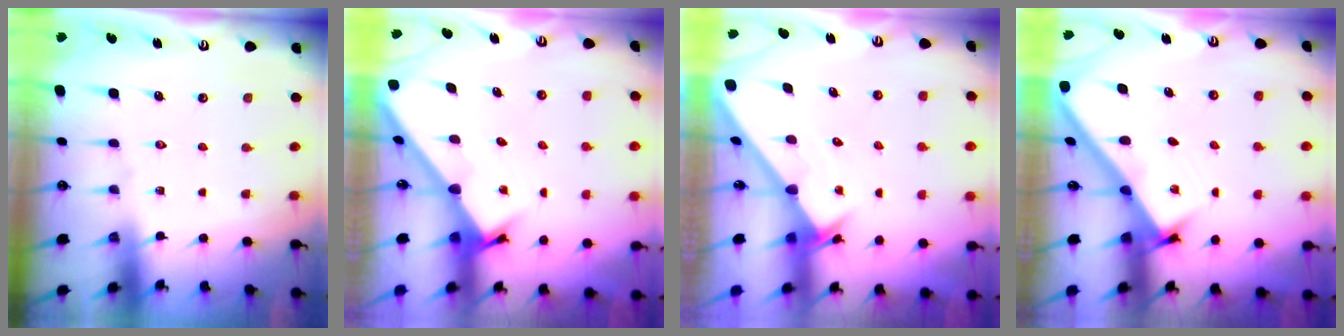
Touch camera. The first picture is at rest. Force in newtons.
{"total": 2.1, "press": 2.1, "slide": 0.1}
{"total": 2.3, "press": 2.3, "slide": 0.2}
{"total": 2.8, "press": 2.8, "slide": 0.3}